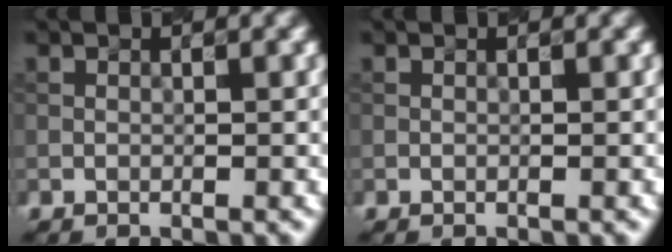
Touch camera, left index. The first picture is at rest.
{"total": 0.0}